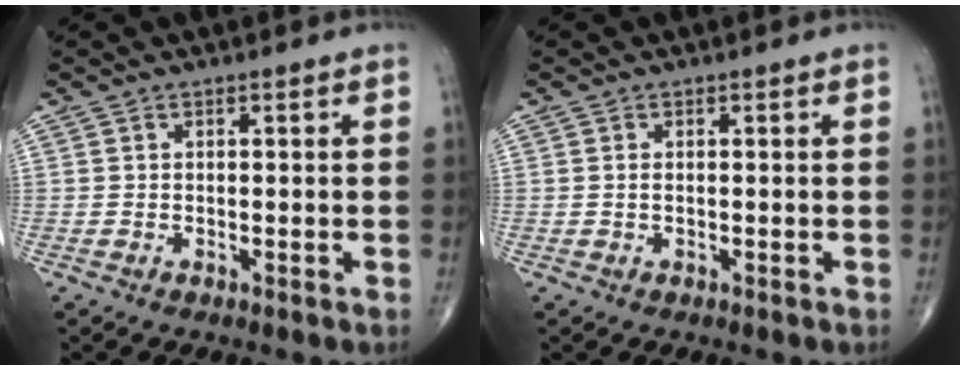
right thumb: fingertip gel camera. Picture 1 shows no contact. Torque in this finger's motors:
{"motor_torque": [-0.16, 0.18, 0.21, 0.23, 0.08]}